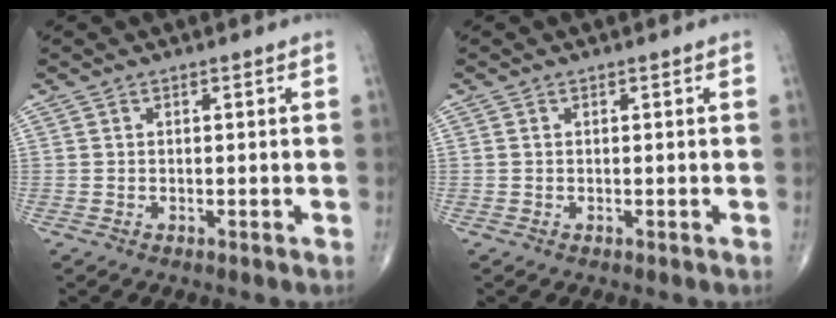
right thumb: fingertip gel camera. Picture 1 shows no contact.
{"total": 0.0}